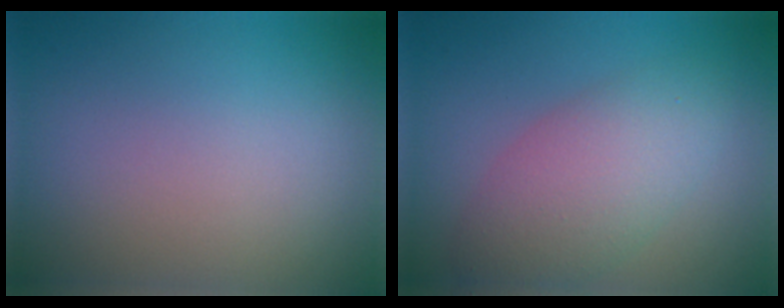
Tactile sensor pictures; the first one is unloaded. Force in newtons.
{"total": 5.5, "press": 5.5, "slide": 0.3}